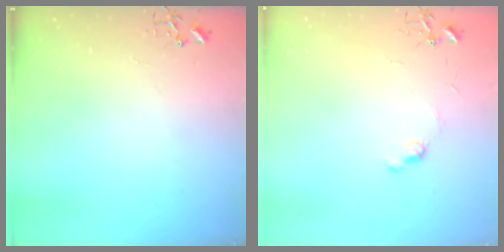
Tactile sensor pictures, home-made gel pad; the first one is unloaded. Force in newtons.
{"total": 5.8, "press": 5.7, "slide": 0.6}